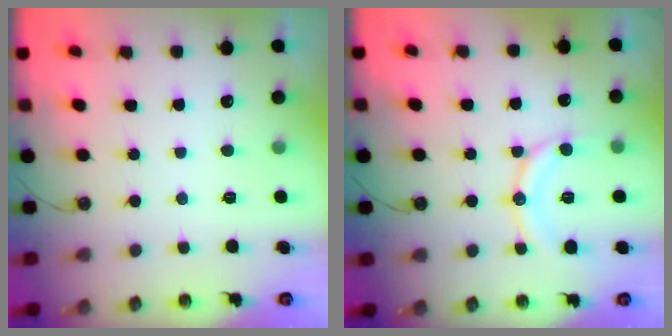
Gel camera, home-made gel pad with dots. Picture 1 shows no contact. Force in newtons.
{"total": 11.9, "press": 11.8, "slide": 1.2}